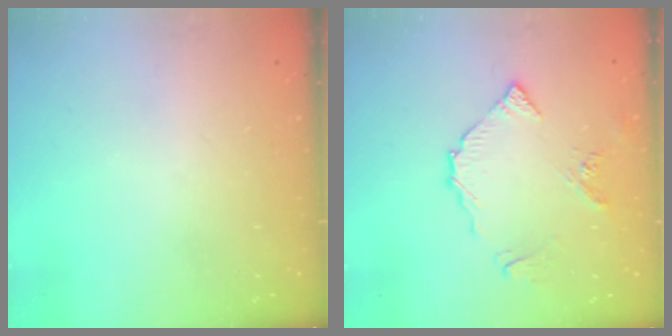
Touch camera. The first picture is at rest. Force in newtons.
{"total": 8.7, "press": 8.7, "slide": 1.1}